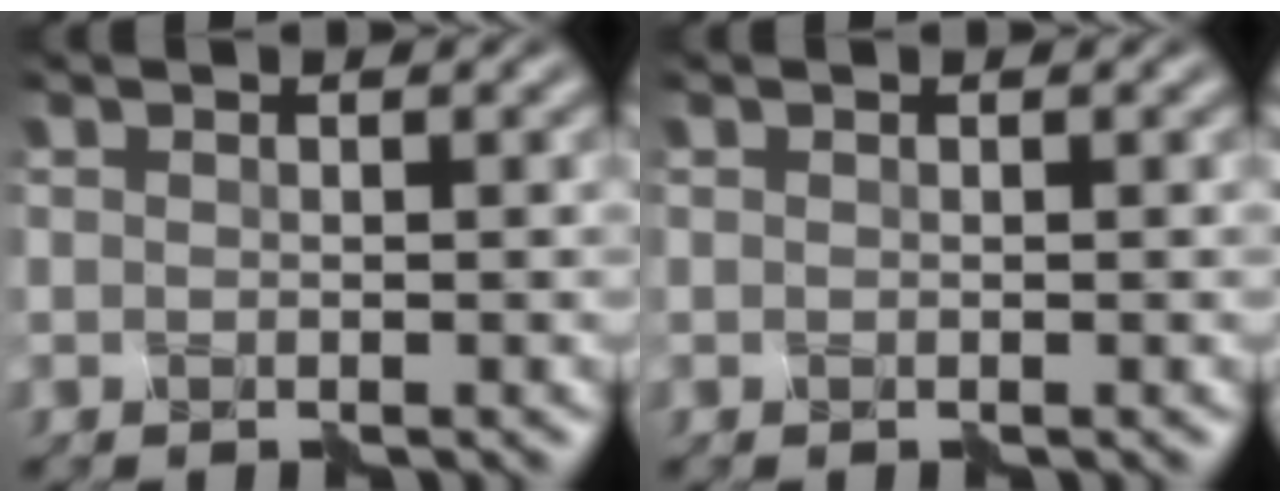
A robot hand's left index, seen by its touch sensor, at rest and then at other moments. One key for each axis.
{"total": 0.0}